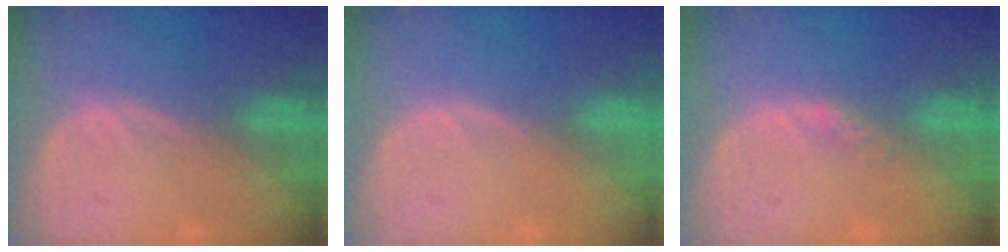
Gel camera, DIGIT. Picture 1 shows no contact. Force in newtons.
{"total": 0.0}
{"total": 1.1, "press": 1.1, "slide": 0.1}